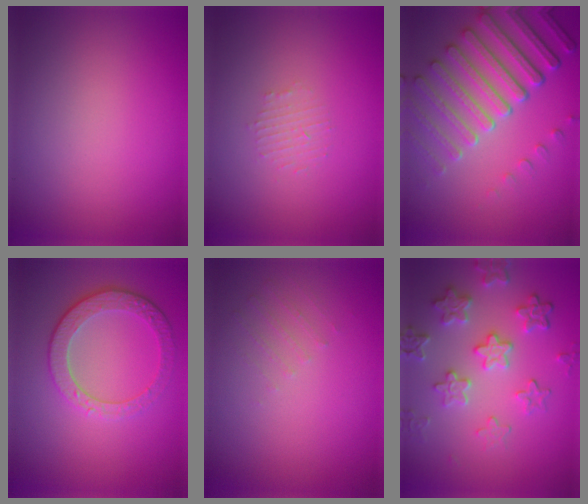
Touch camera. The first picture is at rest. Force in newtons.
{"total": 1.2, "press": 1.1, "slide": 0.2}
{"total": 7.5, "press": 5.6, "slide": 5.0}
{"total": 3.9, "press": 3.1, "slide": 2.4}
{"total": 0.6, "press": 0.5, "slide": 0.4}
{"total": 5.1, "press": 4.1, "slide": 2.9}